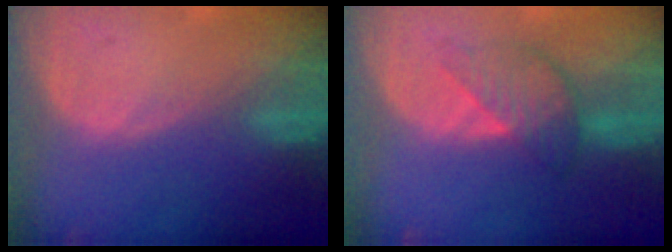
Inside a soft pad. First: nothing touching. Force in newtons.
{"total": 5.2, "press": 5.2, "slide": 0.2}